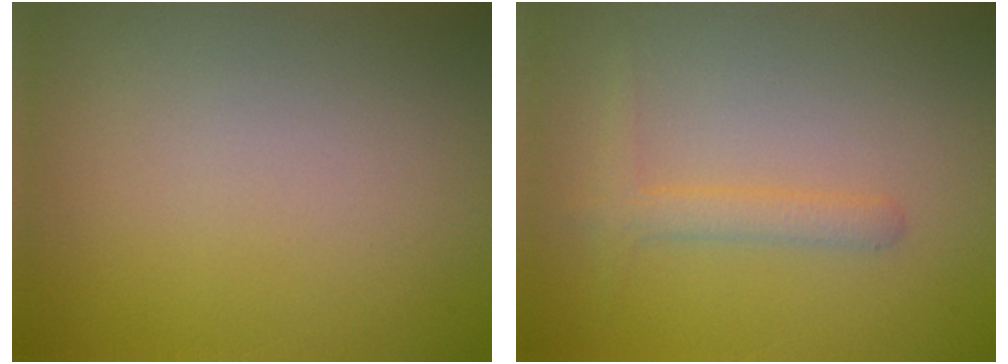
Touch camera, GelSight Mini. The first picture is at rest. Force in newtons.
{"total": 1.7, "press": 1.7, "slide": 0.1}